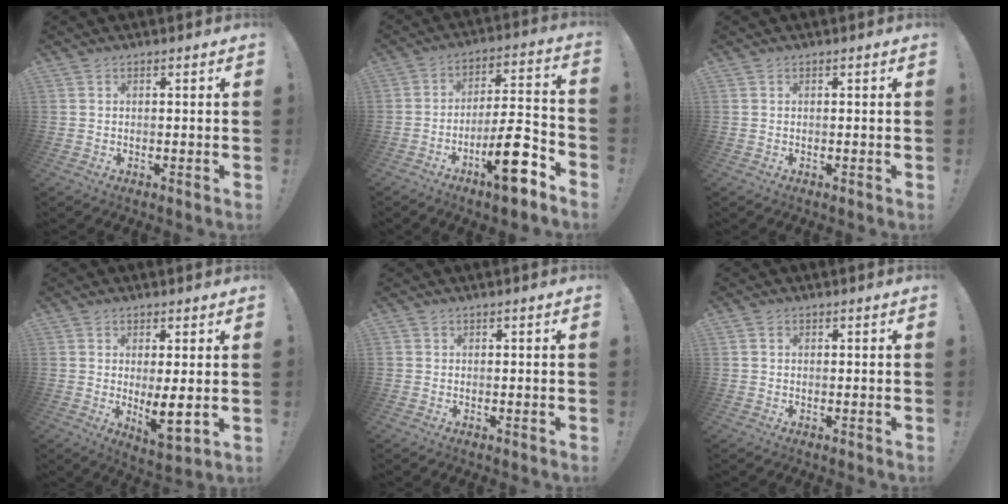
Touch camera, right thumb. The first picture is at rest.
{"total": 15.1, "force": [-8.4, 4.1, 11.8], "torque": [-0.164, 0.055, -0.133]}
{"total": 0.0}
{"total": 7.5, "force": [0.8, 2.3, 7.1], "torque": [-0.088, -0.029, 0.019]}
{"total": 0.6, "force": [0.0, 0.6, 0.0], "torque": [-0.001, 0.002, 0.000]}
{"total": 0.6, "force": [0.1, 0.6, 0.2], "torque": [0.002, 0.000, 0.002]}